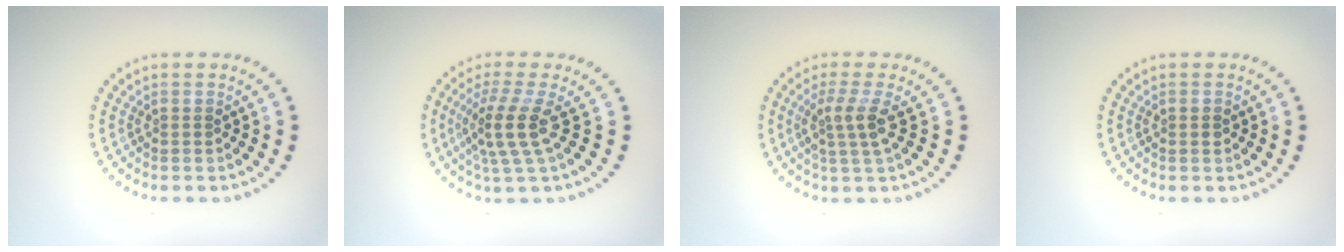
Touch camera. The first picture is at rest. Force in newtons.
{"total": 3.6, "press": 2.6, "slide": 2.5}
{"total": 2.7, "press": 2.0, "slide": 1.8}
{"total": 0.9, "press": 0.9, "slide": 0.1}